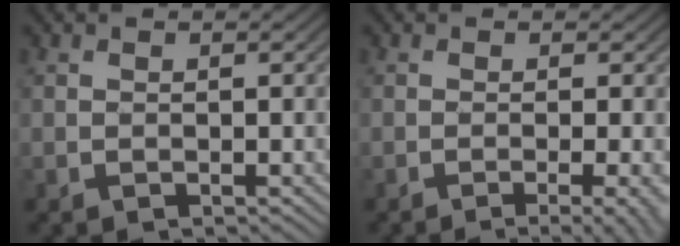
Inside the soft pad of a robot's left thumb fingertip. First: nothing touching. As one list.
[{"total": 4.3, "force": [-1.9, 0.8, 3.8], "torque": [-0.045, 0.007, -0.032]}]